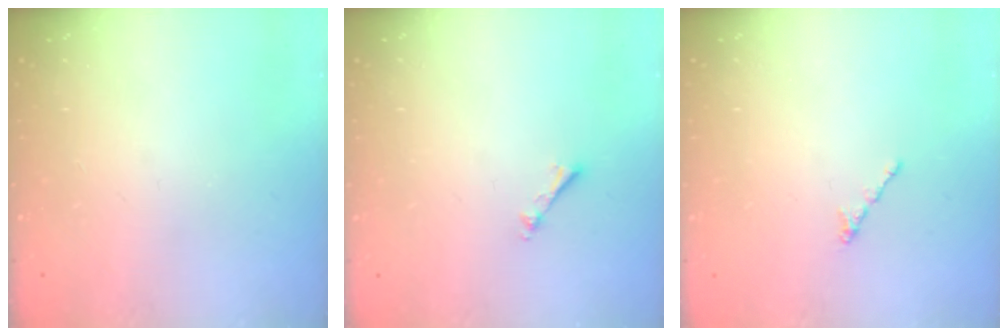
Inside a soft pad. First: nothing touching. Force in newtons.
{"total": 1.0, "press": 1.0, "slide": 0.2}
{"total": 0.5, "press": 0.4, "slide": 0.3}